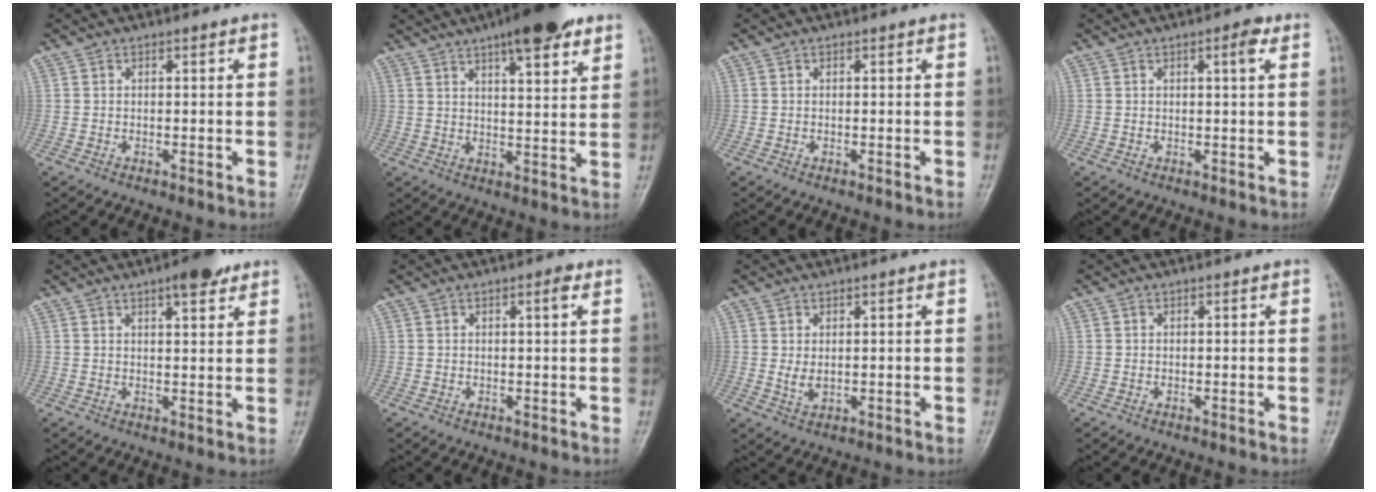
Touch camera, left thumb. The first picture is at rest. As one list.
[{"total": 13.1, "force": [8.3, 3.7, 9.4], "torque": [-0.115, -0.031, 0.118]}, {"total": 0.0}, {"total": 2.7, "force": [1.2, 0.5, 2.4], "torque": [-0.035, -0.002, 0.015]}, {"total": 6.0, "force": [3.9, 2.0, 4.2], "torque": [-0.046, -0.017, 0.051]}, {"total": 1.8, "force": [0.8, 0.4, 1.5], "torque": [-0.023, 0.000, 0.010]}, {"total": 2.7, "force": [0.6, 1.5, 2.2], "torque": [-0.035, -0.008, 0.016]}, {"total": 0.0}]